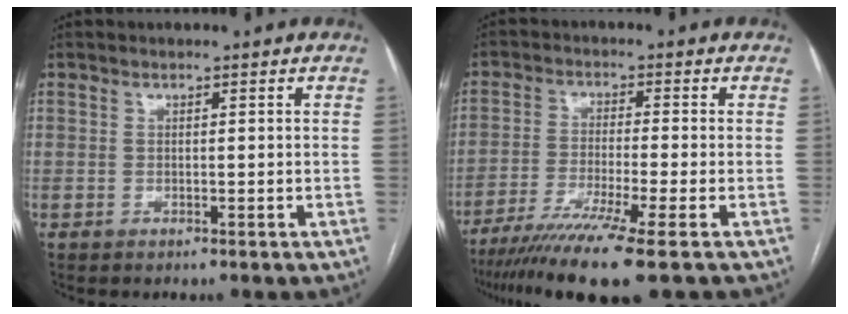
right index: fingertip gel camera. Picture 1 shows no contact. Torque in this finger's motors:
{"motor_torque": [1.34, -0.80, 0.64, 0.18]}